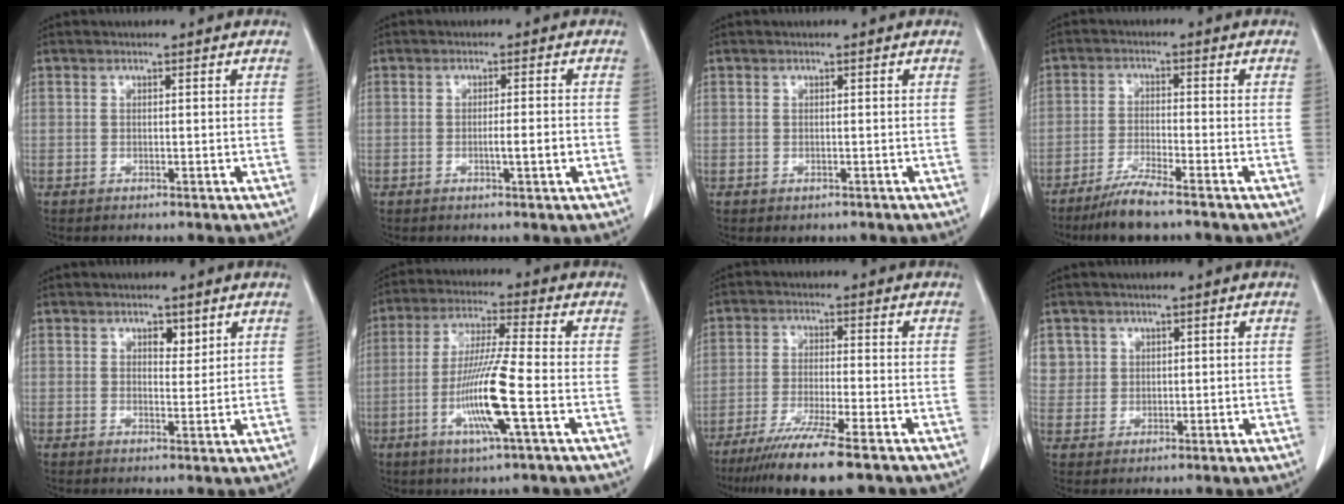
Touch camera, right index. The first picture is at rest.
{"total": 3.0, "force": [-0.8, 0.0, 2.9], "torque": [-0.048, -0.003, -0.012]}
{"total": 1.0, "force": [-0.5, 0.9, 0.2], "torque": [-0.005, 0.004, -0.002]}
{"total": 6.0, "force": [-4.7, 0.1, 3.7], "torque": [-0.075, -0.017, -0.092]}
{"total": 2.2, "force": [1.3, 1.2, 1.4], "torque": [-0.016, -0.003, 0.022]}
{"total": 11.8, "force": [-3.4, -0.4, 11.2], "torque": [-0.224, -0.015, -0.070]}
{"total": 11.6, "force": [-8.5, 0.2, 7.8], "torque": [-0.126, -0.030, -0.136]}
{"total": 4.3, "force": [1.9, 3.9, -0.1], "torque": [0.019, 0.003, 0.037]}